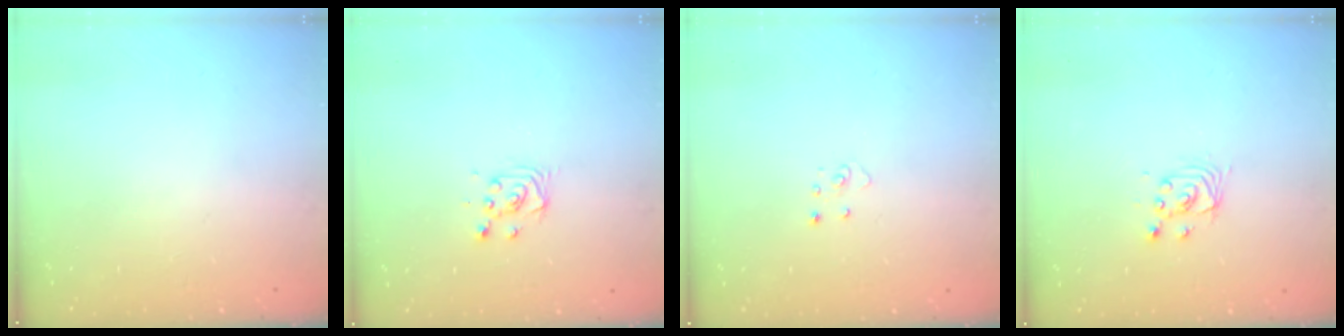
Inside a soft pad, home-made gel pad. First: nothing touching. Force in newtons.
{"total": 3.8, "press": 3.7, "slide": 0.5}
{"total": 3.4, "press": 3.4, "slide": 0.1}
{"total": 3.3, "press": 3.3, "slide": 0.3}